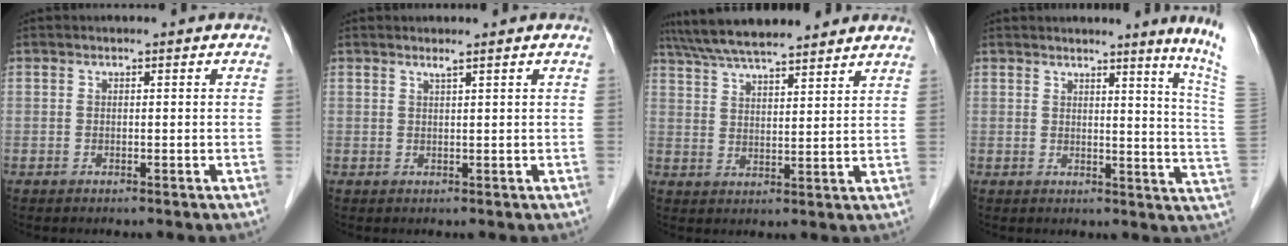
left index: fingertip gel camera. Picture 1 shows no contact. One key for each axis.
{"total": 1.0, "fx": 0.7, "fy": -0.4, "fz": 0.5, "tx": -0.024, "ty": -0.009, "tz": 0.020}
{"total": 15.5, "fx": 13.6, "fy": 2.0, "fz": 7.1, "tx": -0.126, "ty": 0.041, "tz": 0.212}
{"total": 9.9, "fx": 7.4, "fy": -2.9, "fz": 6.0, "tx": -0.073, "ty": -0.073, "tz": 0.067}